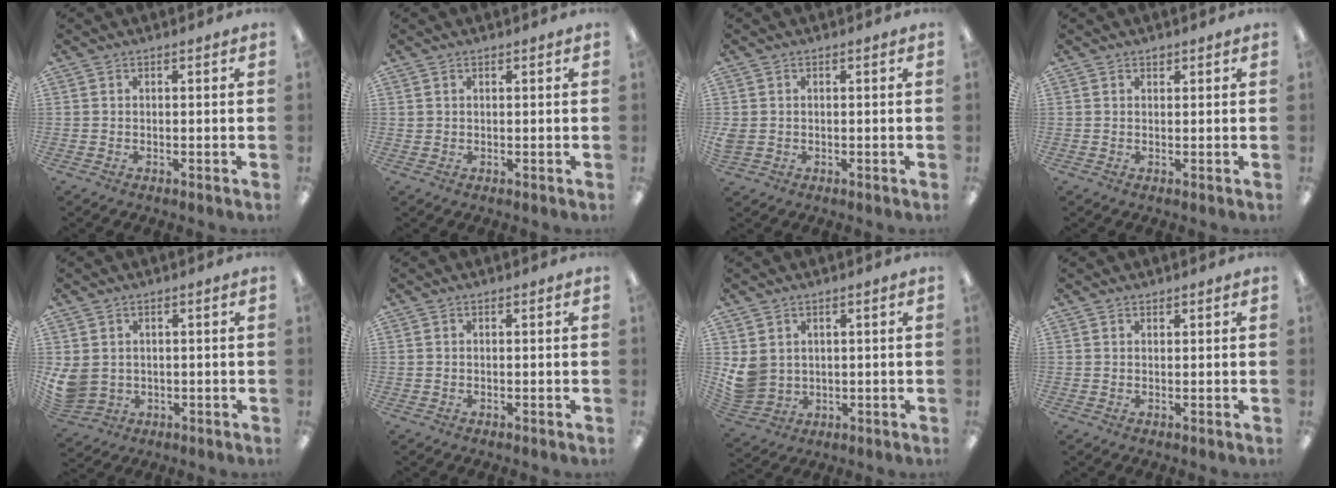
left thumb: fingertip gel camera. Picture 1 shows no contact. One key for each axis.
{"total": 0.8, "fx": 0.5, "fy": 0.6, "fz": 0.2, "tx": -0.004, "ty": 0.002, "tz": 0.010}
{"total": 2.2, "fx": 0.0, "fy": 1.9, "fz": 1.0, "tx": -0.017, "ty": 0.005, "tz": -0.002}
{"total": 0.9, "fx": 0.8, "fy": 0.4, "fz": 0.3, "tx": 0.002, "ty": -0.003, "tz": 0.012}
{"total": 5.5, "fx": 1.1, "fy": 4.9, "fz": 2.4, "tx": -0.077, "ty": -0.003, "tz": 0.023}
{"total": 0.0}
{"total": 6.1, "fx": 1.9, "fy": 5.3, "fz": 2.3, "tx": -0.057, "ty": -0.004, "tz": 0.040}
{"total": 0.9, "fx": 0.8, "fy": 0.3, "fz": 0.0, "tx": 0.001, "ty": 0.000, "tz": 0.016}